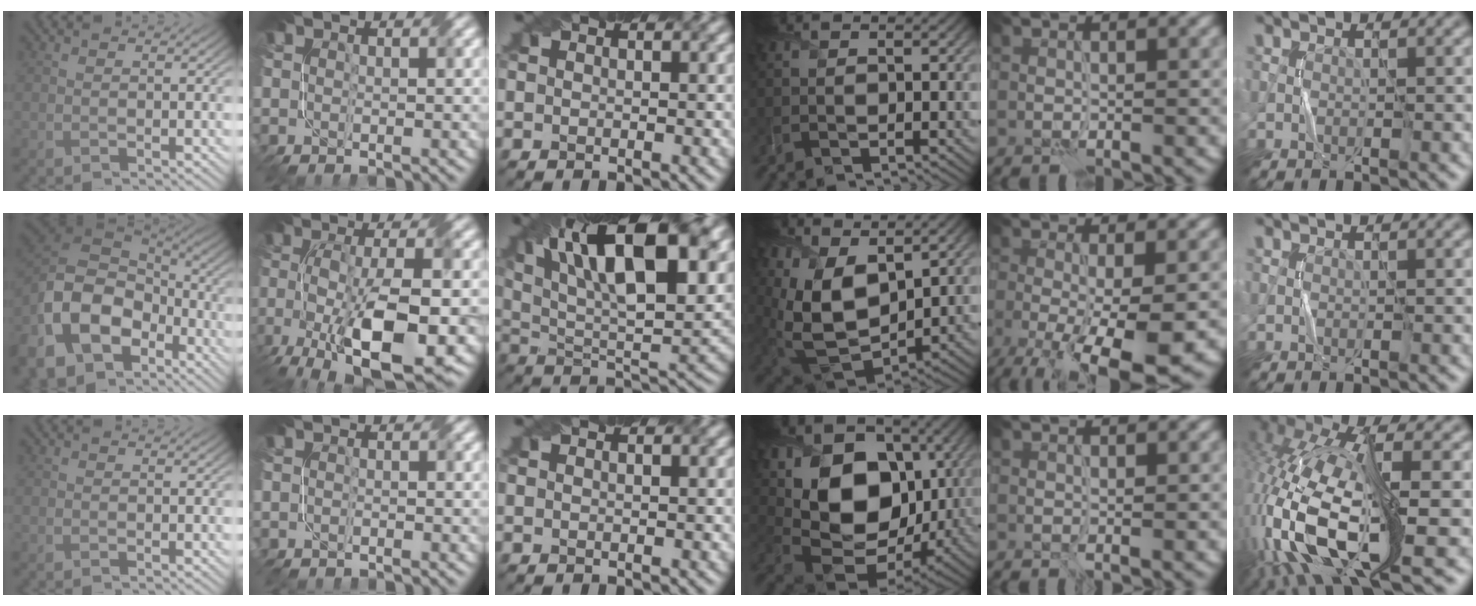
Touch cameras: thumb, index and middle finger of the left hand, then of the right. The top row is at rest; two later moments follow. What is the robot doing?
{"motion": "fold", "object": "netting"}